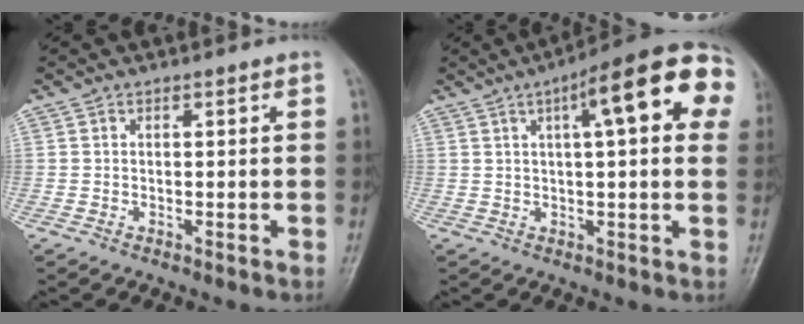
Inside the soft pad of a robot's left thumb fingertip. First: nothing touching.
{"total": 17.9, "force": [6.1, 5.1, 16.0], "torque": [-0.202, 0.026, 0.074]}